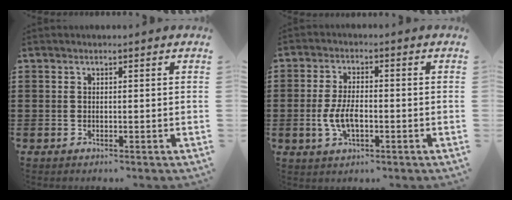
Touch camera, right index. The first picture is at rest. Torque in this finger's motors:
{"motor_torque": [0.91, -0.29, 0.48, 0.18]}